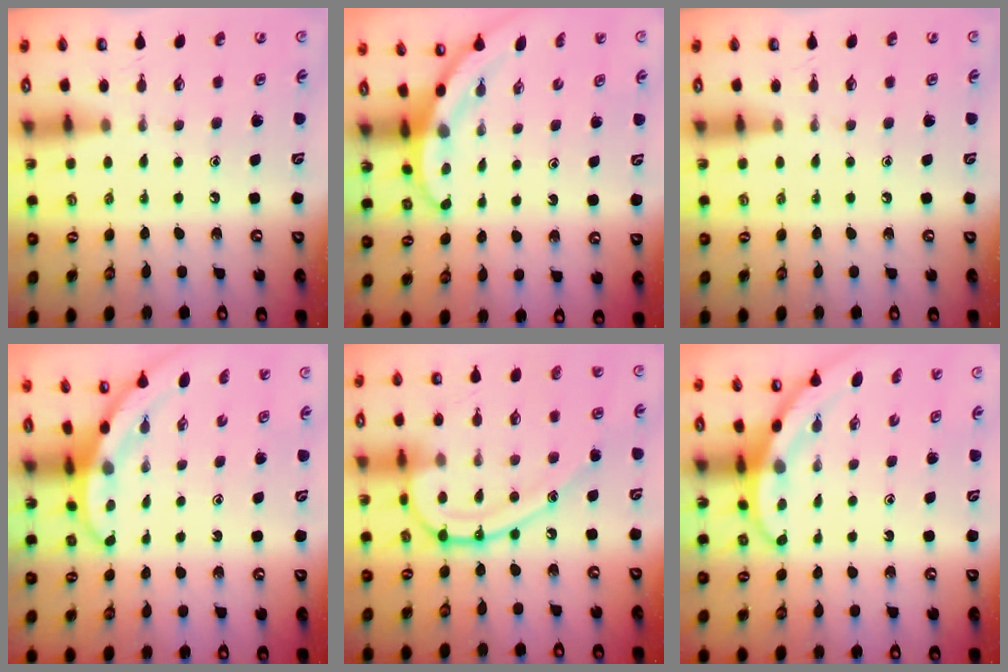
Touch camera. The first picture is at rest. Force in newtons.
{"total": 3.1, "press": 3.1, "slide": 0.2}
{"total": 0.0}
{"total": 3.3, "press": 3.3, "slide": 0.1}
{"total": 17.6, "press": 17.5, "slide": 1.6}
{"total": 3.2, "press": 3.2, "slide": 0.1}